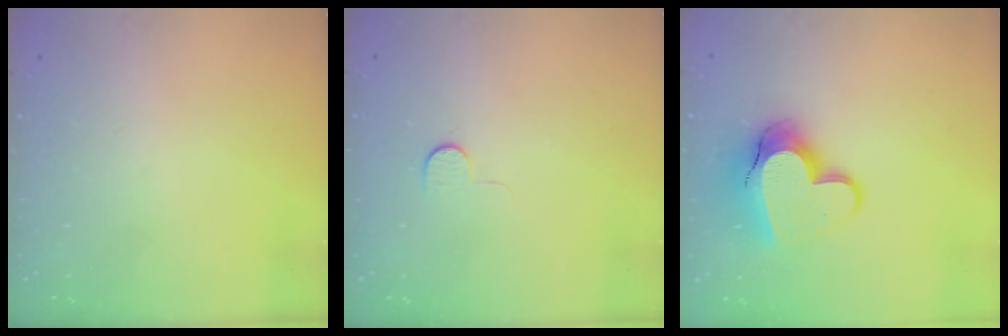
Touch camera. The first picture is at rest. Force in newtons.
{"total": 5.0, "press": 5.0, "slide": 0.5}
{"total": 14.1, "press": 14.1, "slide": 1.1}